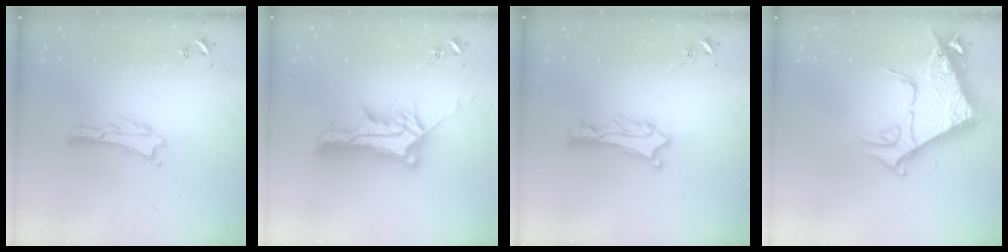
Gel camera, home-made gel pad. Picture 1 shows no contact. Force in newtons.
{"total": 11.4, "press": 11.3, "slide": 1.0}
{"total": 1.2, "press": 1.1, "slide": 0.1}
{"total": 10.0, "press": 9.9, "slide": 1.3}